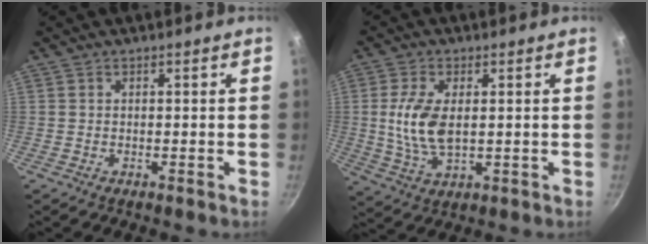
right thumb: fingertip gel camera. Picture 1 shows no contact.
{"total": 9.5, "force": [0.9, 4.9, 8.1], "torque": [-0.163, -0.006, 0.021]}